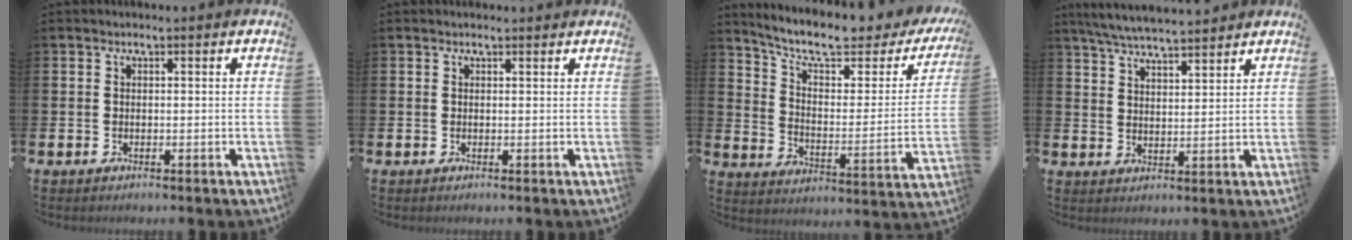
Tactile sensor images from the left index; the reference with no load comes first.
{"total": 0.6, "force": [0.6, 0.1, 0.2], "torque": [0.006, -0.001, 0.008]}
{"total": 9.9, "force": [8.0, 2.6, 5.0], "torque": [-0.121, -0.051, 0.132]}
{"total": 5.8, "force": [5.6, 0.3, 1.2], "torque": [-0.048, -0.022, 0.104]}